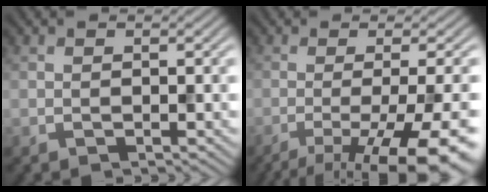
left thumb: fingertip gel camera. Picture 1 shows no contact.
{"total": 12.7, "force": [-6.1, 2.9, 10.7], "torque": [-0.143, -0.006, -0.084]}